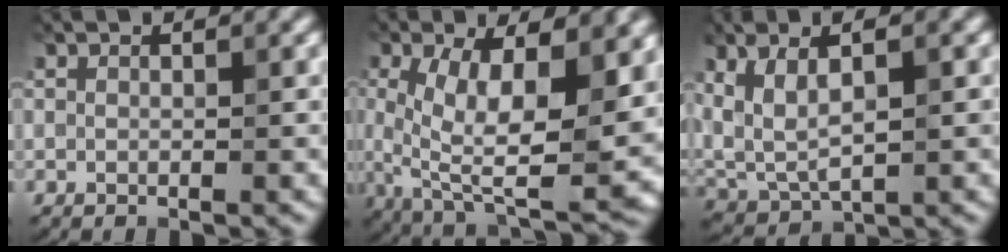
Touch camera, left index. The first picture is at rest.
{"total": 12.0, "force": [0.9, 5.3, 10.8], "torque": [-0.183, -0.021, 0.014]}
{"total": 5.2, "force": [1.5, 2.2, 4.5], "torque": [-0.102, -0.005, 0.032]}